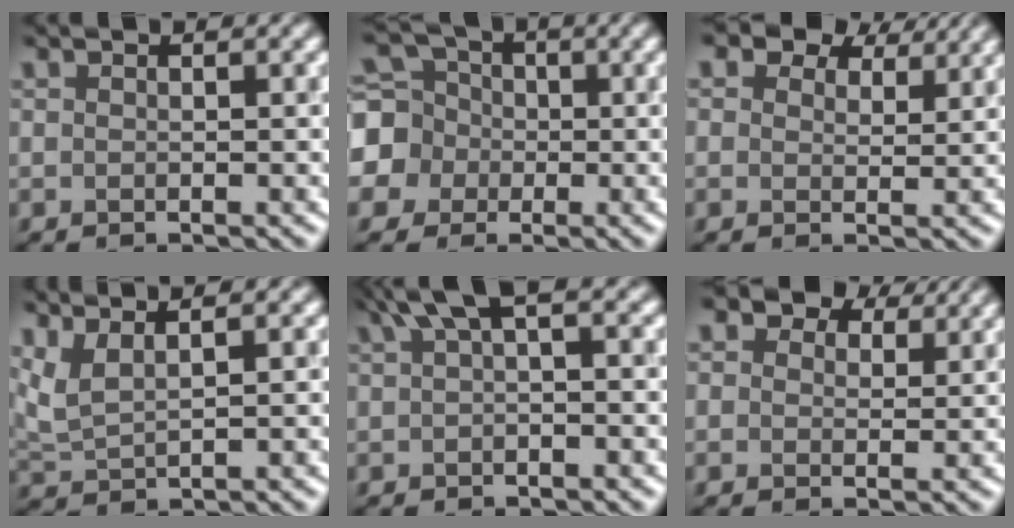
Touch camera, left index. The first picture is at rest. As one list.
[{"total": 7.7, "force": [-0.3, 7.3, 2.5], "torque": [-0.073, 0.021, -0.043]}, {"total": 6.8, "force": [5.2, 3.2, 3.0], "torque": [-0.055, 0.007, 0.070]}, {"total": 2.4, "force": [1.8, 0.5, 1.6], "torque": [-0.040, 0.008, 0.044]}, {"total": 2.8, "force": [1.1, 0.4, 2.5], "torque": [-0.041, 0.010, 0.018]}, {"total": 6.0, "force": [4.3, 3.1, 2.8], "torque": [-0.047, 0.010, 0.048]}]